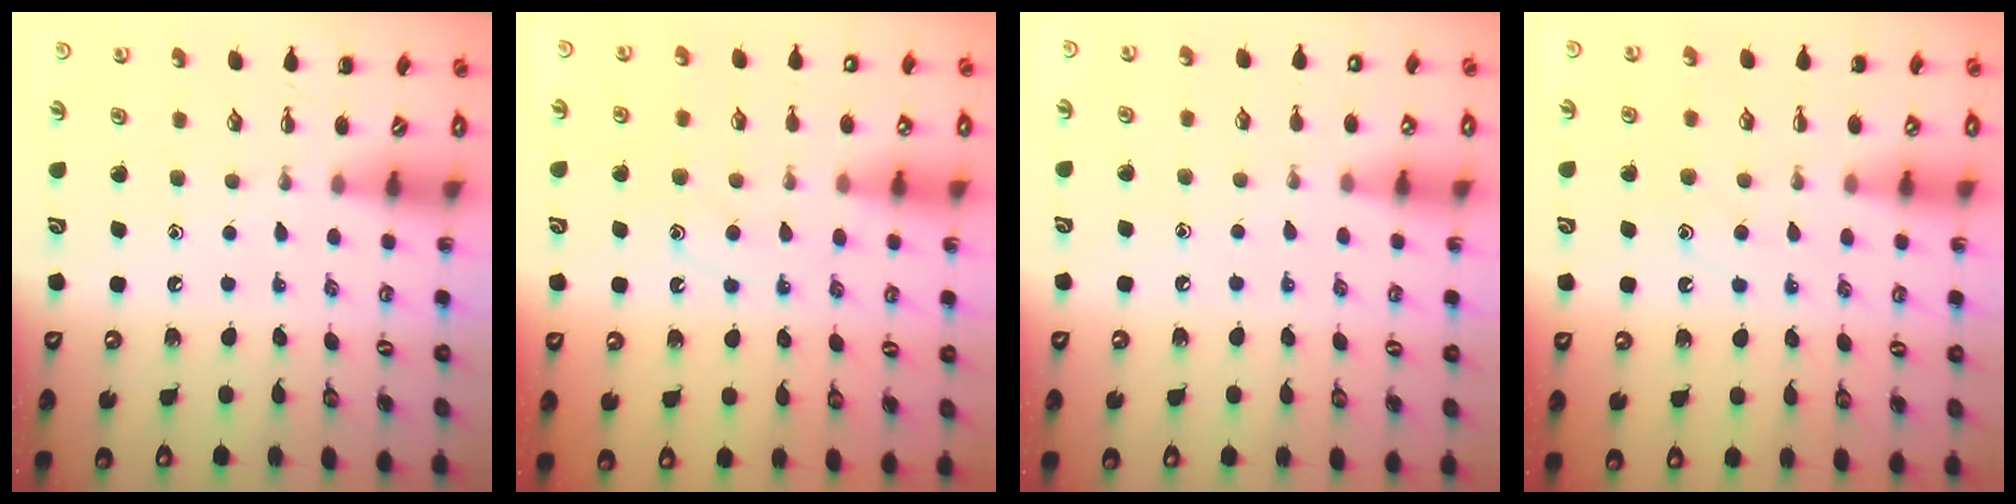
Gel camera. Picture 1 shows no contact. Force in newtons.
{"total": 12.4, "press": 12.3, "slide": 1.2}
{"total": 7.0, "press": 6.7, "slide": 1.9}
{"total": 10.6, "press": 10.5, "slide": 1.3}